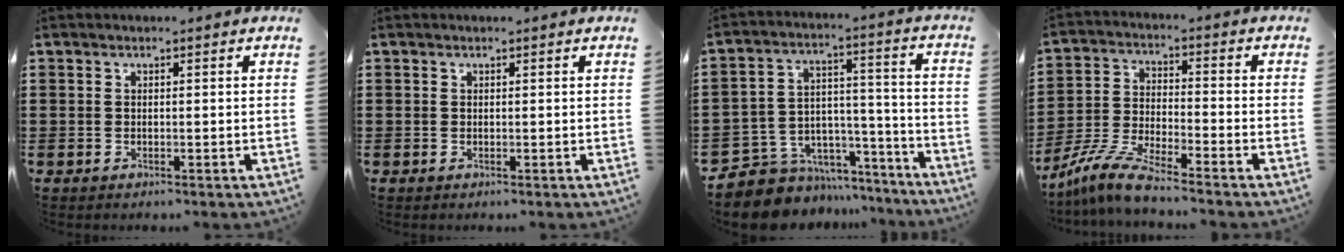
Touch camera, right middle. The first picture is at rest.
{"total": 0.0}
{"total": 7.5, "force": [-6.2, 4.3, 0.4], "torque": [-0.021, 0.012, -0.113]}
{"total": 7.8, "force": [-7.0, 0.0, 3.5], "torque": [-0.083, -0.006, -0.140]}